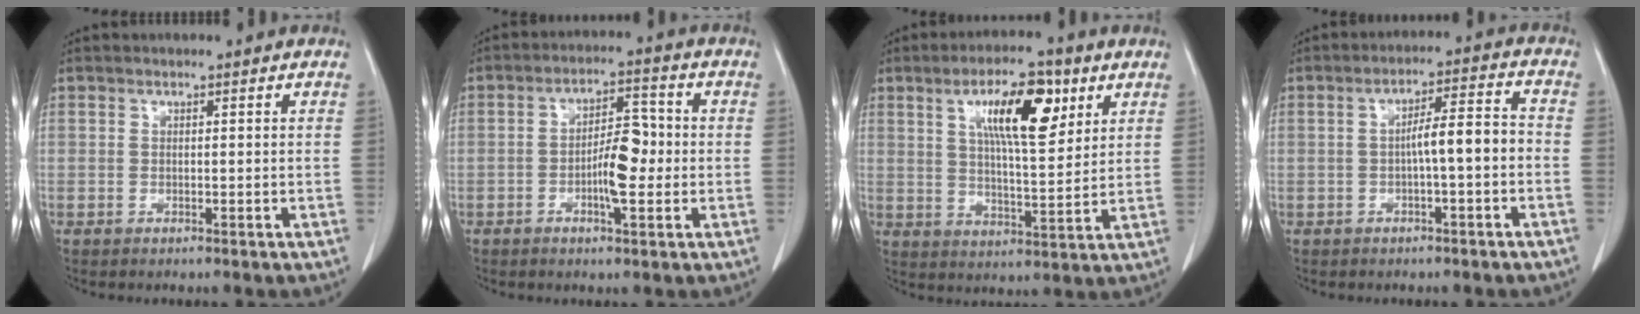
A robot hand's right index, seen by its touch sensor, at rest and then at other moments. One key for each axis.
{"total": 6.6, "fx": -1.2, "fy": 2.1, "fz": 6.2, "tx": -0.109, "ty": 0.012, "tz": -0.021}
{"total": 11.4, "fx": 5.1, "fy": 2.8, "fz": 9.8, "tx": -0.166, "ty": 0.008, "tz": 0.085}
{"total": 5.9, "fx": -1.2, "fy": 0.7, "fz": 5.7, "tx": -0.091, "ty": 0.024, "tz": -0.016}